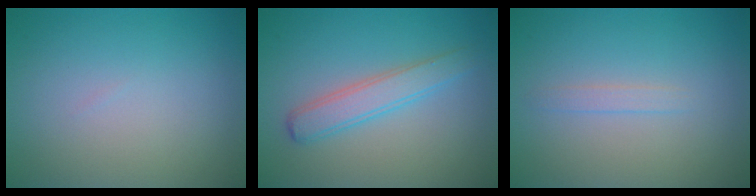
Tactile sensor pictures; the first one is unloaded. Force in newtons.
{"total": 2.9, "press": 2.9, "slide": 0.0}
{"total": 0.9, "press": 0.9, "slide": 0.0}